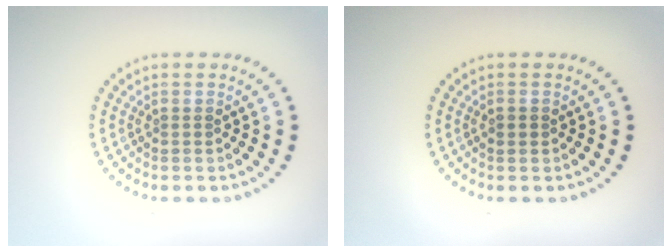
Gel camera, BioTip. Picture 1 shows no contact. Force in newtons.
{"total": 0.8, "press": 0.8, "slide": 0.1}